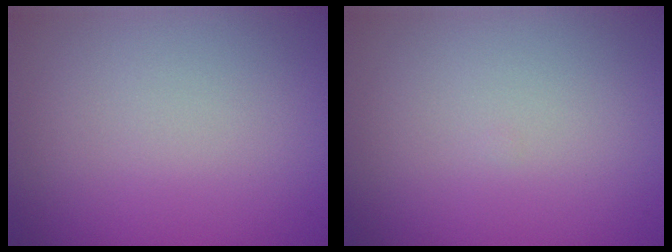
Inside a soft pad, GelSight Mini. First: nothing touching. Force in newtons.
{"total": 0.0}